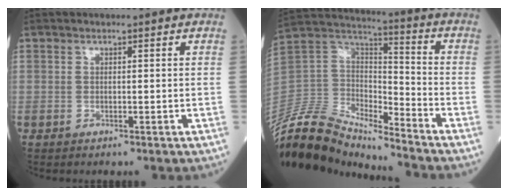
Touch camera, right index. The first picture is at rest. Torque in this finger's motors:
{"motor_torque": [-0.50, -1.25, -0.08, -0.02]}